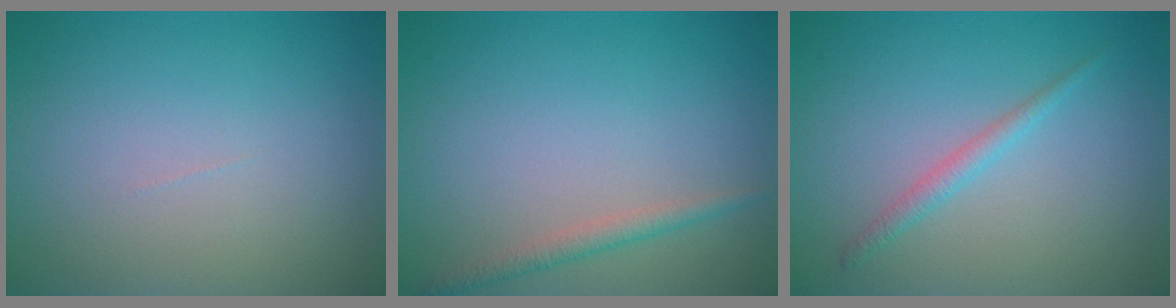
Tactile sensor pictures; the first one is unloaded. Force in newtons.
{"total": 1.6, "press": 1.6, "slide": 0.0}
{"total": 1.4, "press": 1.4, "slide": 0.1}